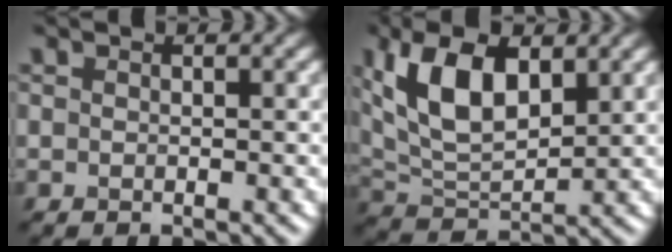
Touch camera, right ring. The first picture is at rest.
{"total": 9.0, "force": [3.3, 4.5, 7.1], "torque": [-0.152, 0.008, 0.058]}